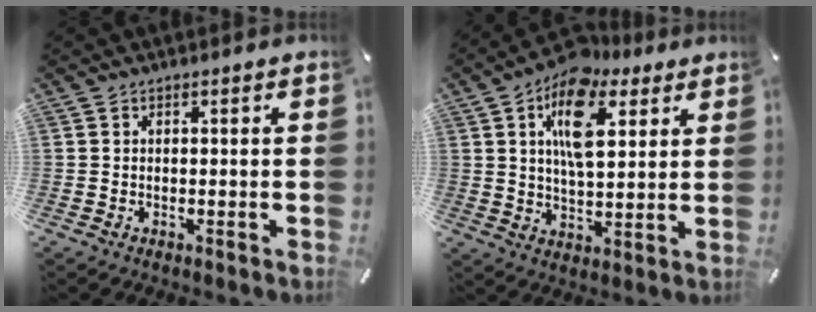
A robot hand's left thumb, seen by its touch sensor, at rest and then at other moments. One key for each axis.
{"total": 14.9, "fx": 6.7, "fy": 8.1, "fz": 10.5, "tx": -0.184, "ty": -0.013, "tz": 0.114}